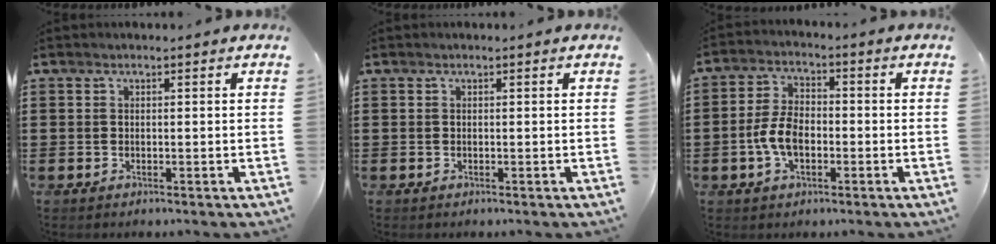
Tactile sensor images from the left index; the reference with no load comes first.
{"total": 0.0}
{"total": 6.3, "force": [-1.5, 3.4, 5.1], "torque": [-0.122, -0.001, -0.035]}